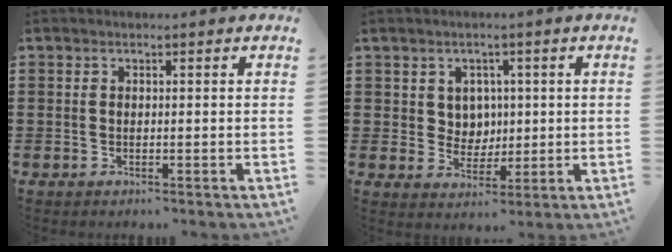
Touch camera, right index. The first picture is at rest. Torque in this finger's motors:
{"motor_torque": [0.17, 0.26, 0.07, 0.00]}